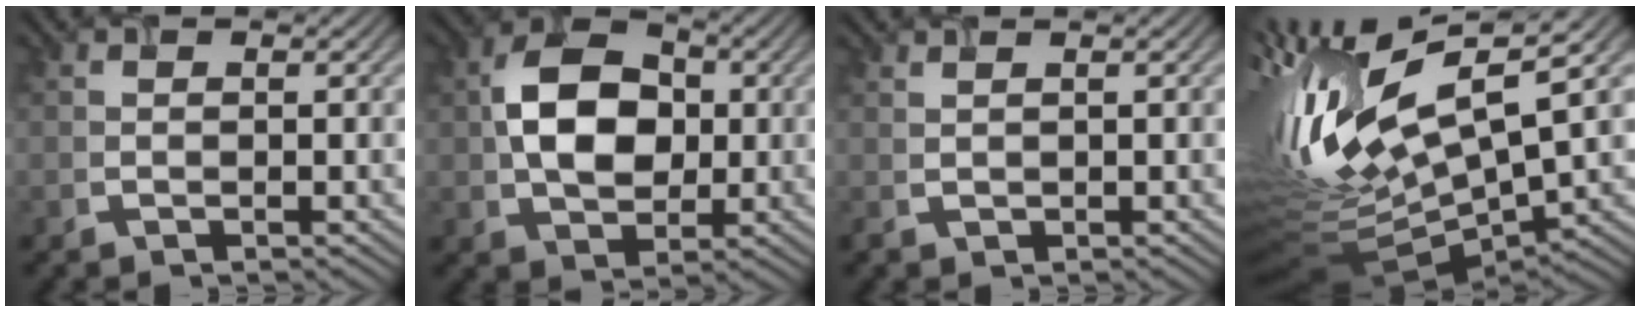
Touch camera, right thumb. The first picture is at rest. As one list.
[{"total": 8.5, "force": [0.5, 5.9, 6.1], "torque": [-0.121, 0.015, 0.011]}, {"total": 0.6, "force": [0.3, -0.5, 0.0], "torque": [-0.010, 0.007, 0.016]}, {"total": 16.4, "force": [3.0, 5.0, 15.3], "torque": [-0.344, 0.007, 0.069]}]